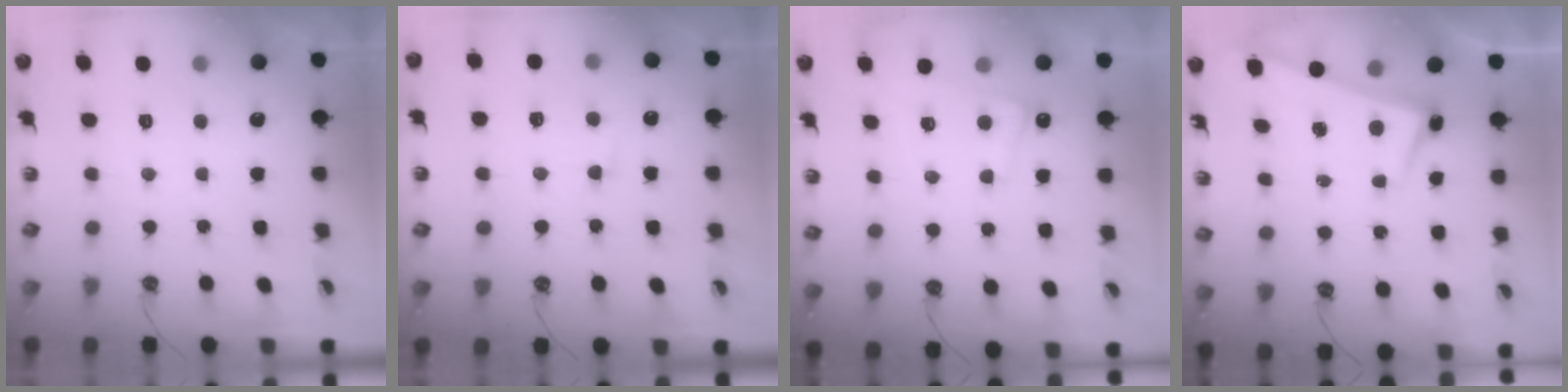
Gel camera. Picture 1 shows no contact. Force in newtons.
{"total": 2.4, "press": 2.2, "slide": 1.0}
{"total": 1.6, "press": 1.5, "slide": 0.4}
{"total": 2.6, "press": 2.5, "slide": 0.8}